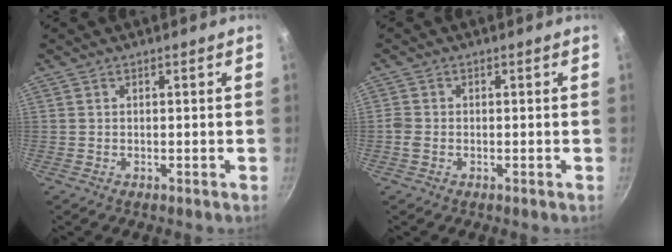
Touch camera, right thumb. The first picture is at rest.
{"total": 1.7, "force": [-0.6, 1.3, 1.0], "torque": [-0.021, 0.003, -0.016]}